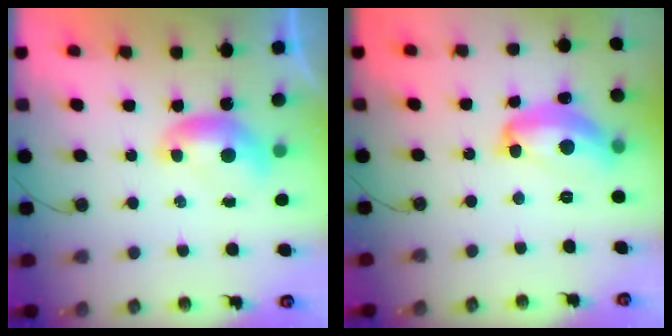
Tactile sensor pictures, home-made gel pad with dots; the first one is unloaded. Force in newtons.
{"total": 10.1, "press": 10.1, "slide": 0.6}